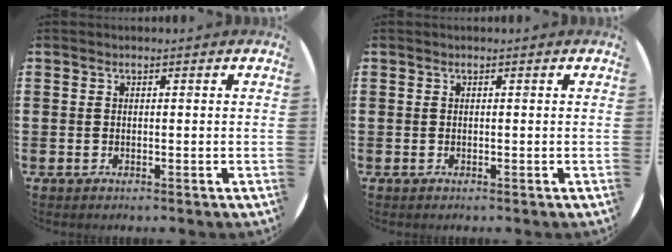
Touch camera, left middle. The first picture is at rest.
{"total": 0.0}